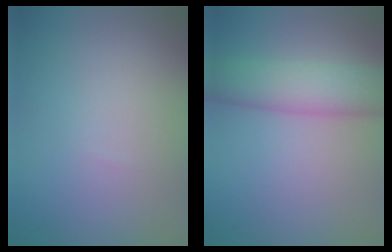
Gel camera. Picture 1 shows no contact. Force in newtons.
{"total": 6.0, "press": 5.9, "slide": 0.1}